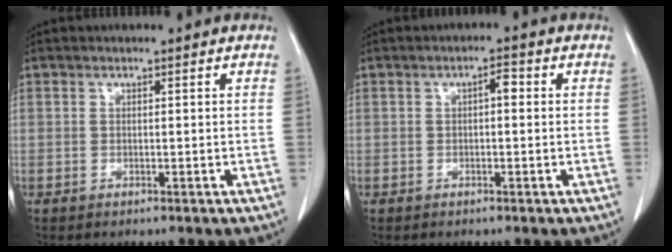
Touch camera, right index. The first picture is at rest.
{"total": 1.9, "force": [0.2, 0.7, 1.7], "torque": [-0.025, 0.008, 0.002]}